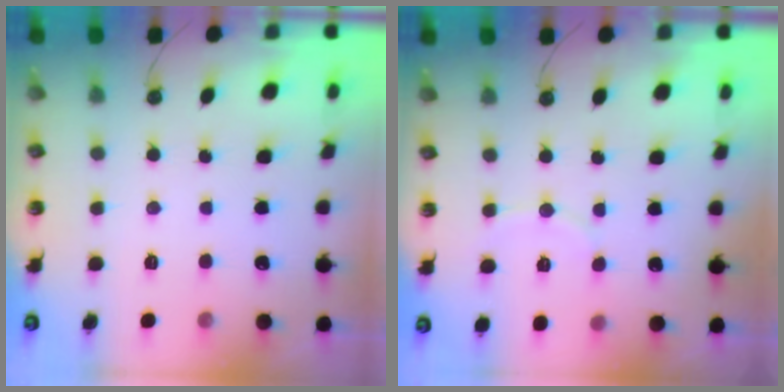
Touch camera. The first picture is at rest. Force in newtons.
{"total": 4.6, "press": 4.5, "slide": 1.2}